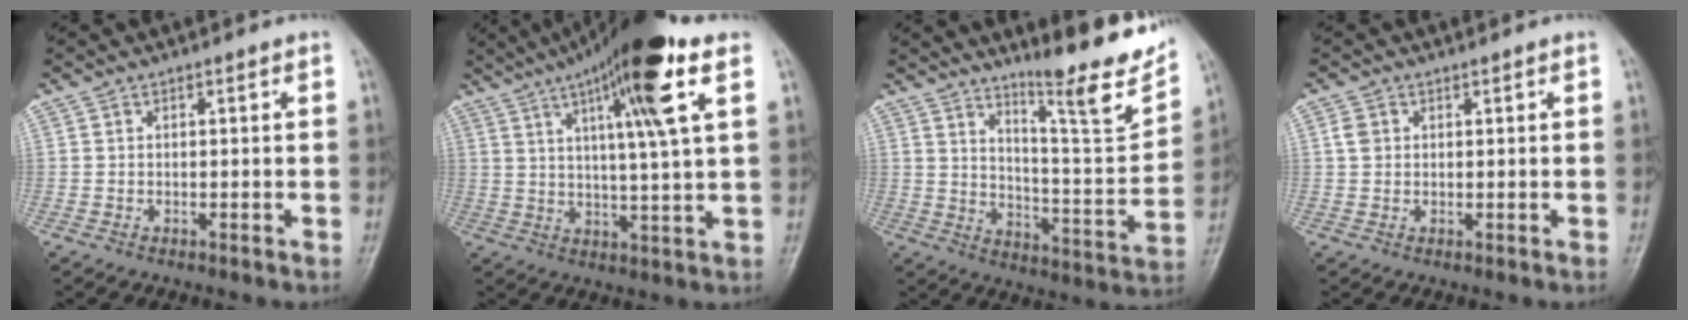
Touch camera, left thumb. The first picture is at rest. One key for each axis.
{"total": 16.9, "fx": 7.9, "fy": 2.0, "fz": 14.9, "tx": -0.239, "ty": -0.007, "tz": 0.120}
{"total": 16.1, "fx": 11.8, "fy": 2.3, "fz": 10.7, "tx": -0.130, "ty": -0.079, "tz": 0.188}
{"total": 1.9, "fx": 0.6, "fy": 1.6, "fz": 1.0, "tx": -0.014, "ty": 0.002, "tz": 0.011}